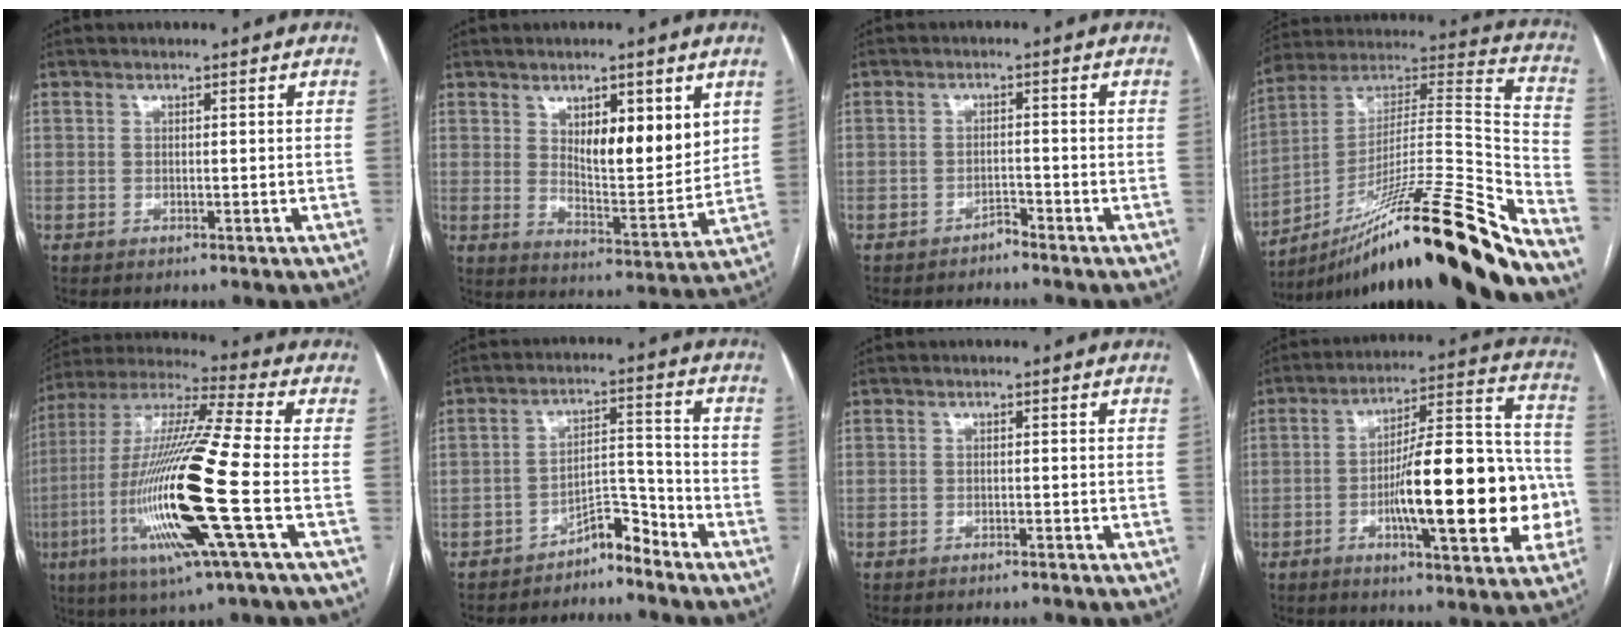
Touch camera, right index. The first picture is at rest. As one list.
[{"total": 10.3, "force": [4.2, 3.0, 9.0], "torque": [-0.139, -0.013, 0.073]}, {"total": 1.6, "force": [-1.6, 0.0, 0.1], "torque": [0.006, 0.001, -0.026]}, {"total": 29.1, "force": [-20.5, 0.2, 20.6], "torque": [-0.267, 0.010, -0.350]}, {"total": 21.5, "force": [-5.7, 0.4, 20.7], "torque": [-0.438, -0.025, -0.114]}, {"total": 4.8, "force": [-4.6, 0.9, 1.2], "torque": [-0.005, 0.025, -0.077]}, {"total": 1.6, "force": [-1.5, -0.3, 0.5], "torque": [-0.010, 0.000, -0.021]}, {"total": 20.4, "force": [-4.5, 4.4, 19.4], "torque": [-0.261, 0.027, -0.062]}]